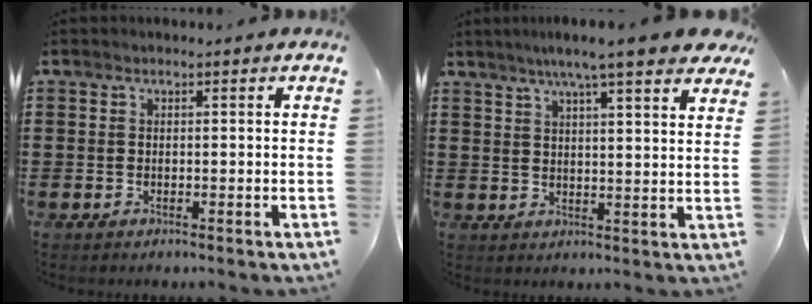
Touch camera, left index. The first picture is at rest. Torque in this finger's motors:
{"motor_torque": [2.14, 0.00, 0.61, 0.21]}